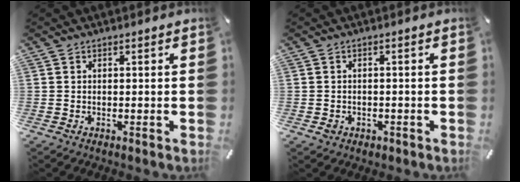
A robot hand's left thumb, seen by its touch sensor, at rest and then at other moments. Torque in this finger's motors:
{"motor_torque": [-0.04, -0.48, 0.11, 0.10, 0.02]}